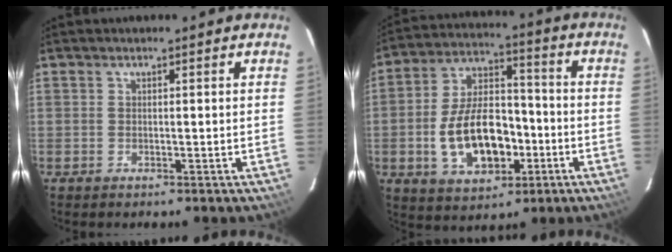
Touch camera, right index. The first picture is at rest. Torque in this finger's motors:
{"motor_torque": [1.21, -0.93, 0.84, 0.17]}